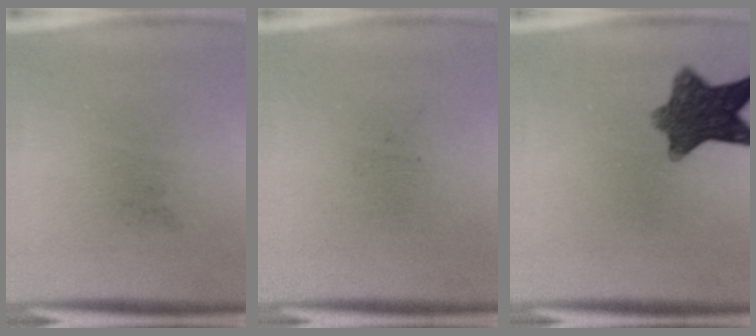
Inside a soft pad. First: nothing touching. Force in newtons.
{"total": 0.0}
{"total": 9.5}